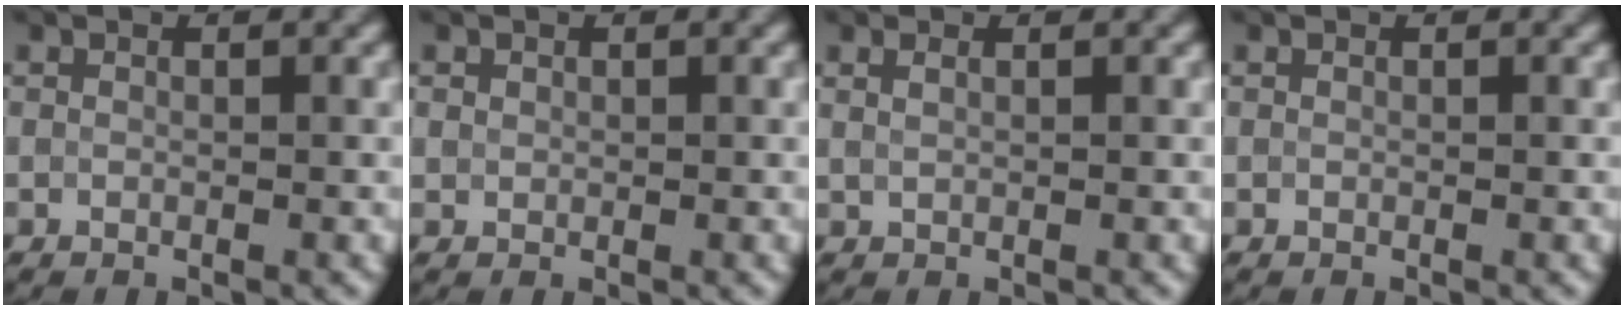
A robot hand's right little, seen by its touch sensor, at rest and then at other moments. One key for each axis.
{"total": 0.7, "fx": 0.4, "fy": 0.5, "fz": 0.0, "tx": 0.004, "ty": -0.001, "tz": 0.009}
{"total": 1.1, "fx": 0.8, "fy": 0.5, "fz": 0.6, "tx": -0.015, "ty": 0.000, "tz": 0.014}
{"total": 0.0}